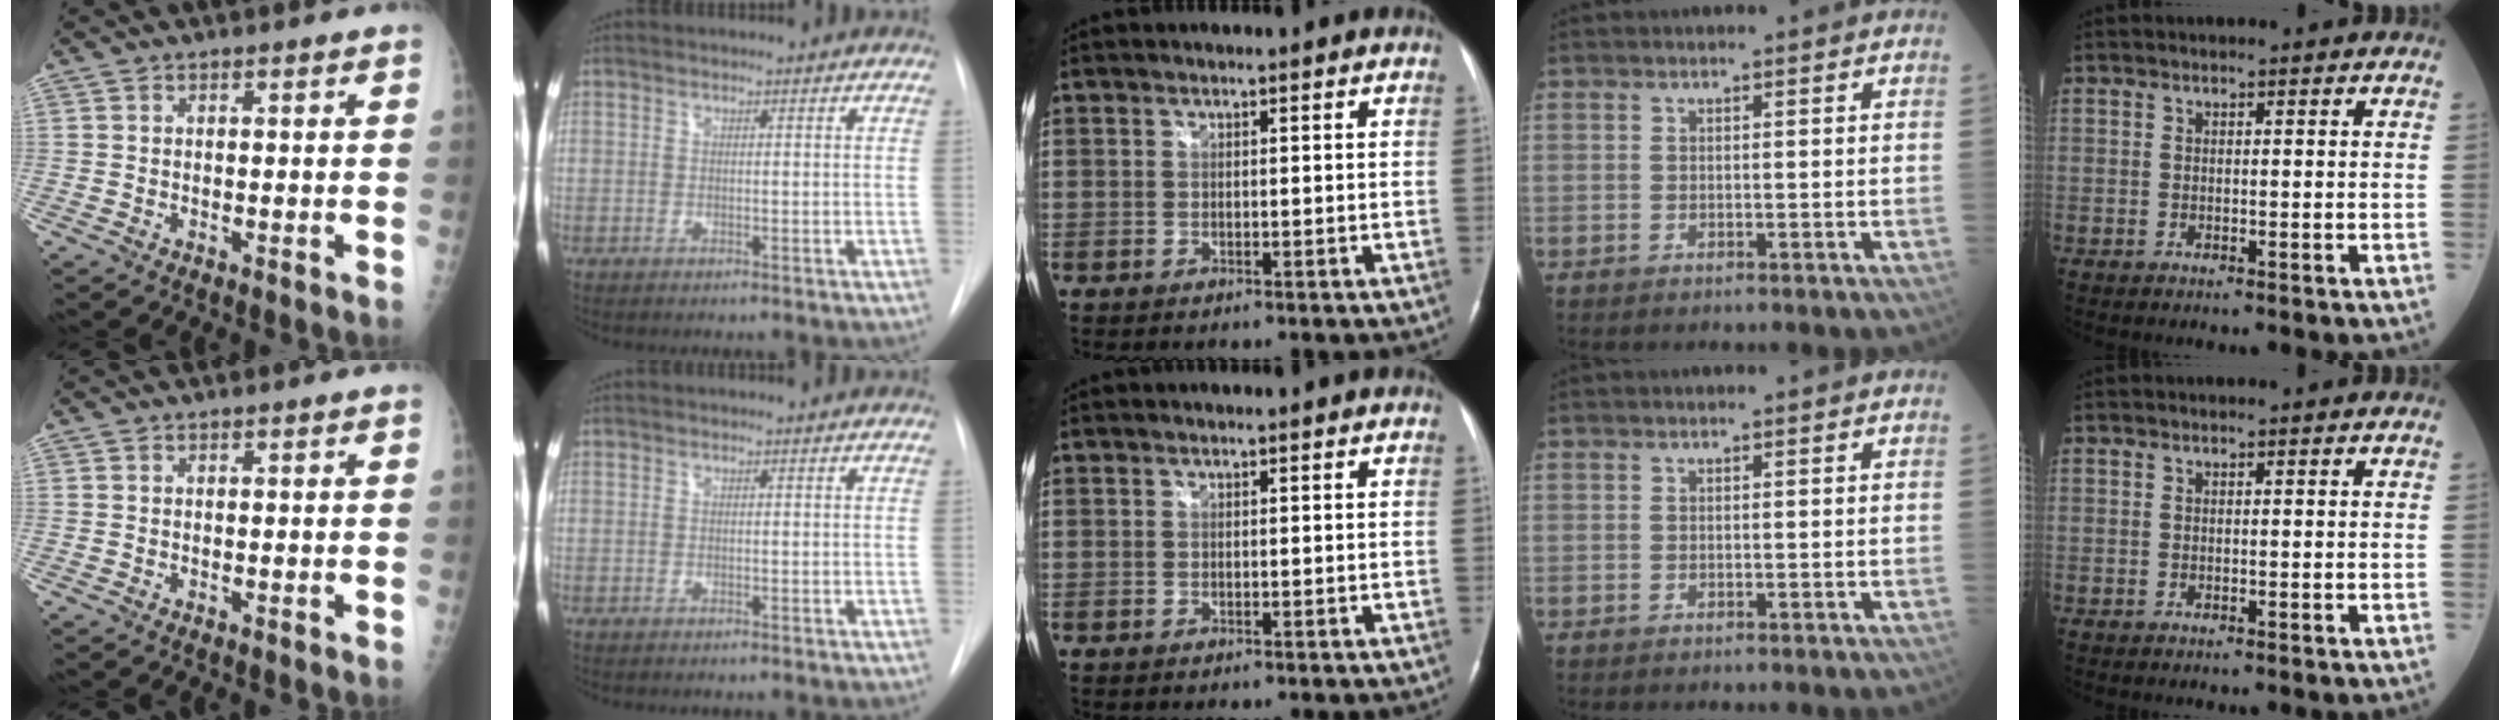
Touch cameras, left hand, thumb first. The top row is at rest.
{}